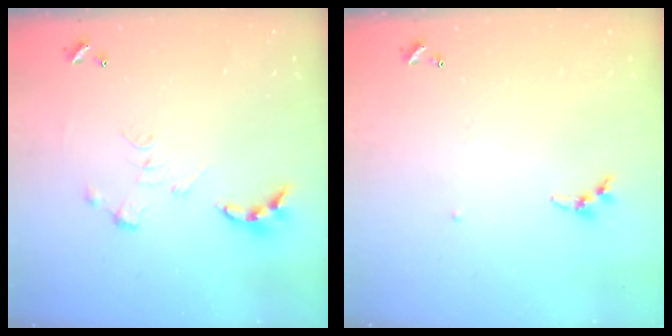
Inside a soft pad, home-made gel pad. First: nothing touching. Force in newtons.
{"total": 4.0, "press": 3.9, "slide": 0.5}